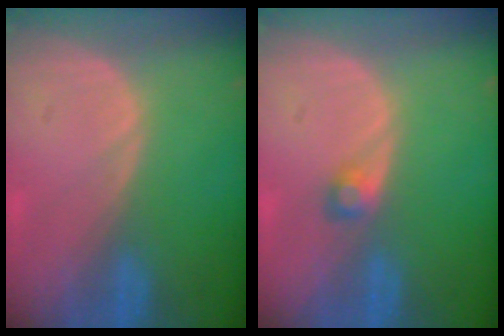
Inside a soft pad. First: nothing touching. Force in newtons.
{"total": 1.8, "press": 1.7, "slide": 0.3}